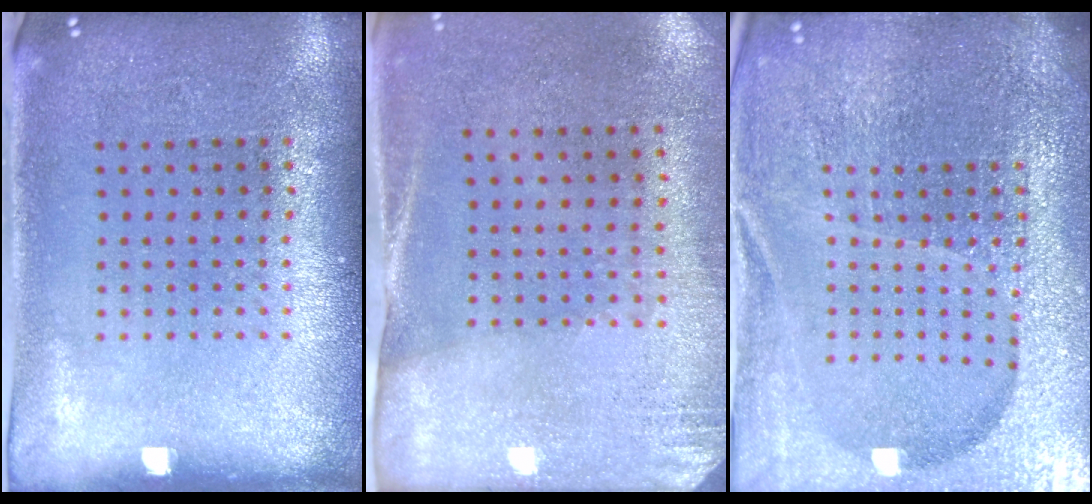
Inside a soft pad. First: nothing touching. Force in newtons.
{"total": 2.7, "press": 2.3, "slide": 1.3}
{"total": 6.4, "press": 5.5, "slide": 3.1}